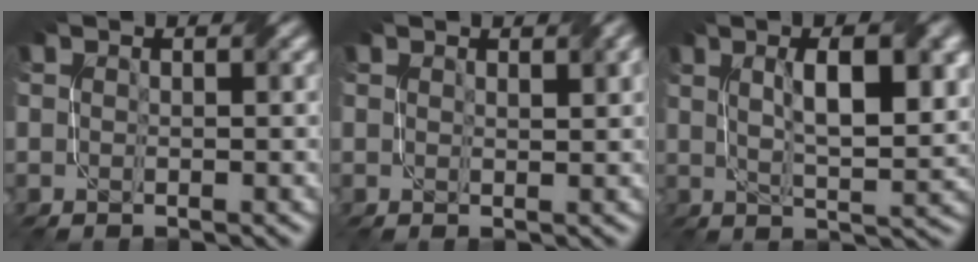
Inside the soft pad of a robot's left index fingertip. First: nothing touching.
{"total": 1.6, "force": [1.1, 0.3, 1.1], "torque": [-0.013, -0.001, 0.020]}
{"total": 8.8, "force": [2.3, 2.9, 8.0], "torque": [-0.107, 0.011, 0.033]}